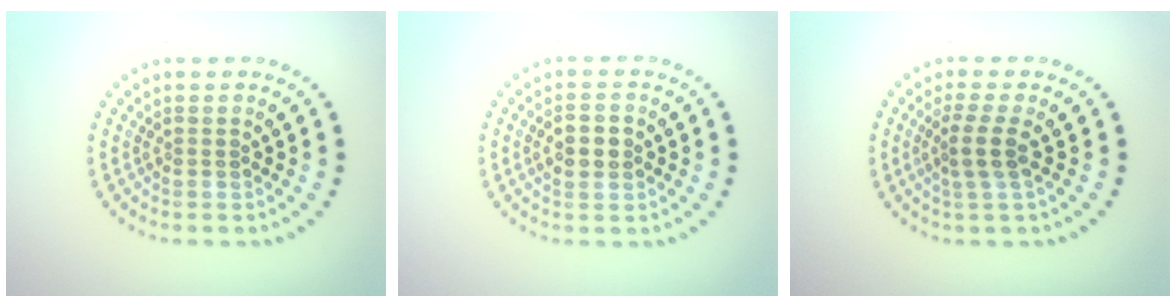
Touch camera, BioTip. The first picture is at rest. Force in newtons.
{"total": 2.7, "press": 2.7, "slide": 0.1}
{"total": 2.3, "press": 1.8, "slide": 1.4}